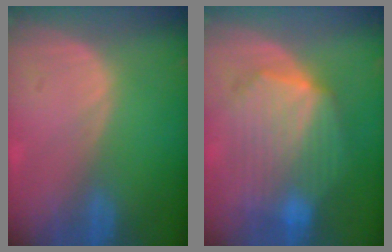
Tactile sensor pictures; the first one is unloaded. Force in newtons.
{"total": 10.1, "press": 10.0, "slide": 0.9}